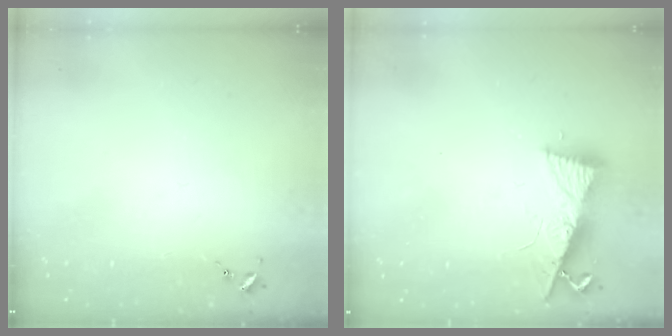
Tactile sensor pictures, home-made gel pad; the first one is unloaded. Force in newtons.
{"total": 8.5, "press": 8.5, "slide": 1.0}